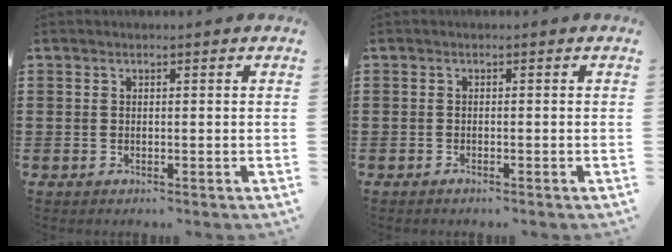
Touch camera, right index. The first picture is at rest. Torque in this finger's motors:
{"motor_torque": [-0.23, 0.26, 0.01, 0.01]}